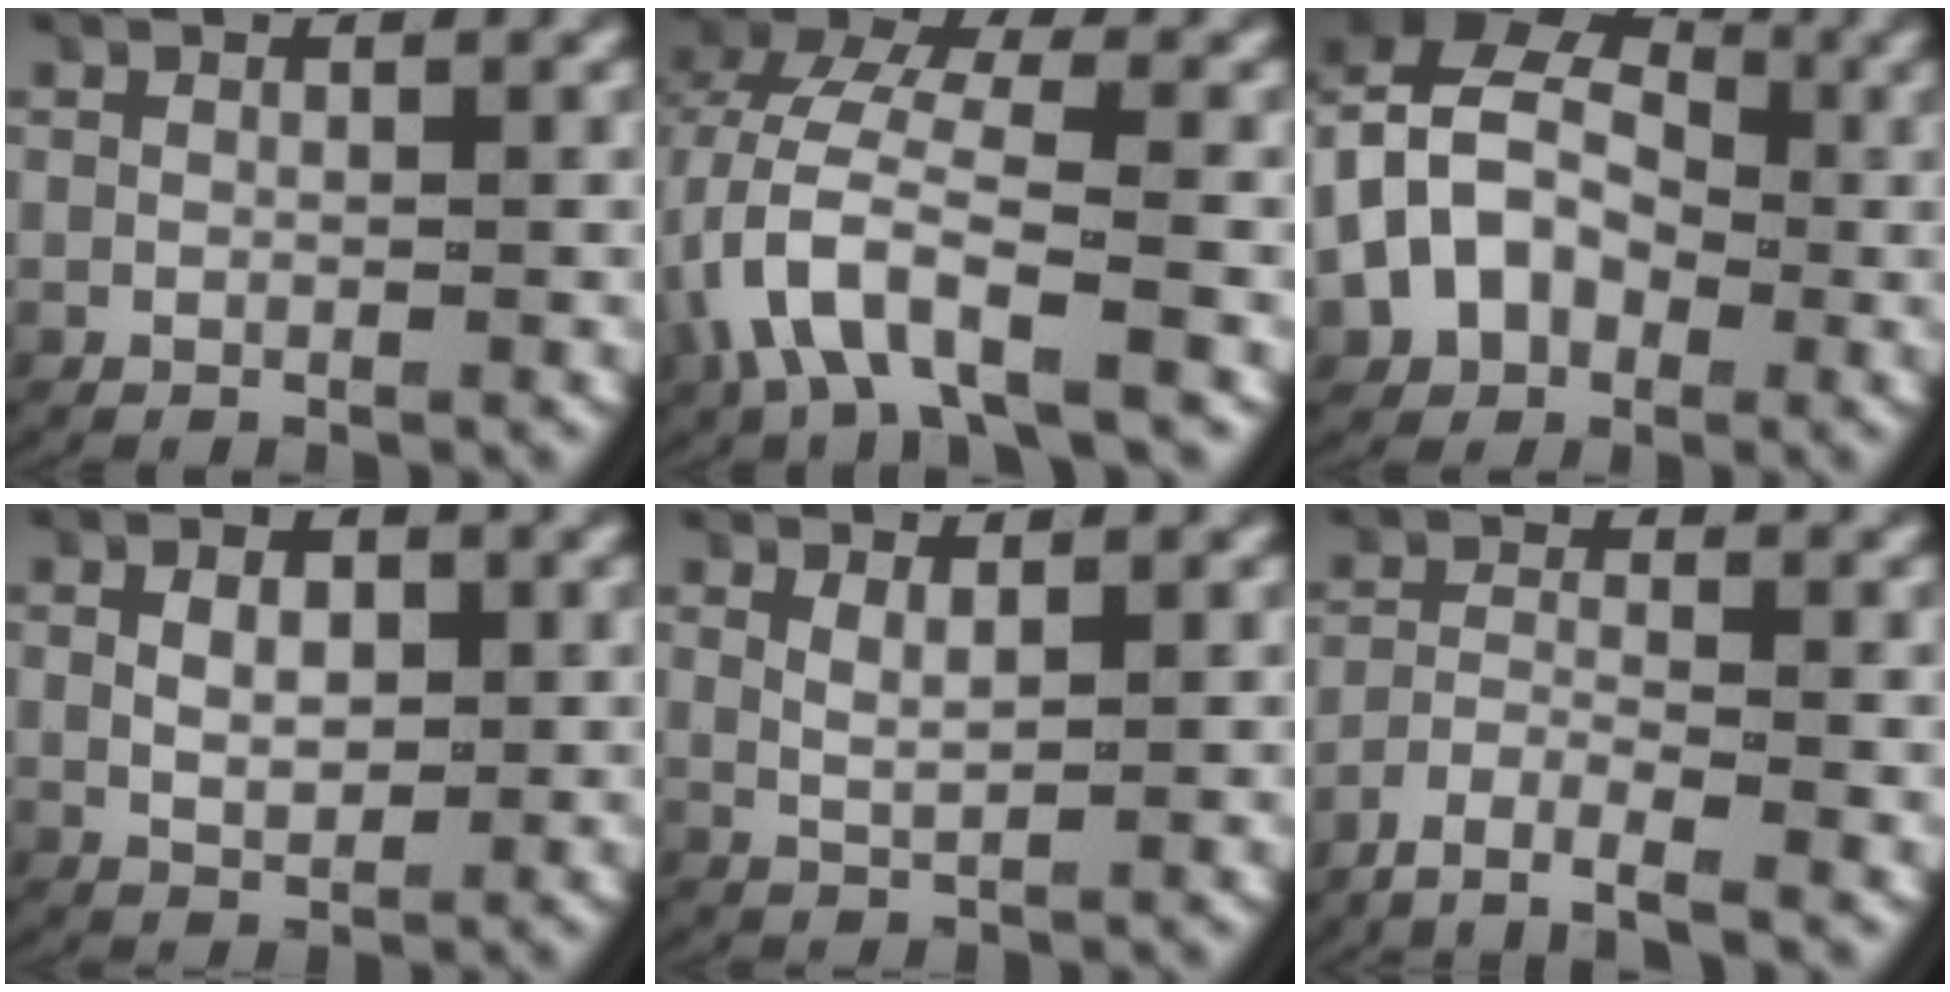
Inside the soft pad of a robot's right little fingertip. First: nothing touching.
{"total": 6.1, "force": [-0.3, 3.4, 5.1], "torque": [-0.130, -0.012, -0.001]}
{"total": 10.3, "force": [1.7, 8.6, 5.3], "torque": [-0.133, -0.004, 0.023]}
{"total": 3.0, "force": [0.5, 2.0, 2.2], "torque": [-0.032, -0.007, 0.017]}
{"total": 1.5, "force": [0.8, 0.3, 1.1], "torque": [-0.028, -0.006, 0.024]}
{"total": 5.8, "force": [-5.1, 1.3, 2.2], "torque": [-0.039, -0.018, -0.082]}